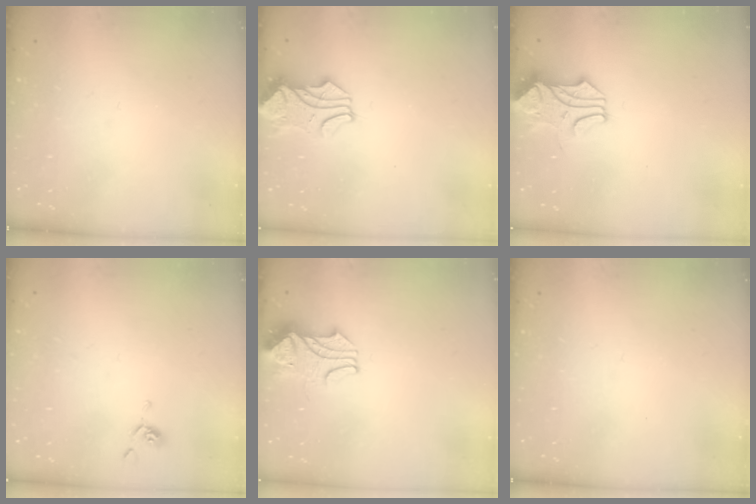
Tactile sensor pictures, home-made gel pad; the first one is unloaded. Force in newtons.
{"total": 1.0, "press": 0.8, "slide": 0.6}
{"total": 1.1, "press": 1.0, "slide": 0.2}
{"total": 1.0, "press": 0.9, "slide": 0.3}
{"total": 2.2, "press": 2.0, "slide": 0.9}
{"total": 0.0}